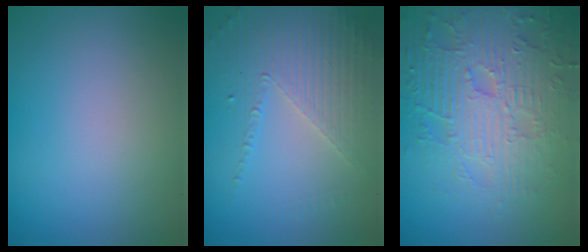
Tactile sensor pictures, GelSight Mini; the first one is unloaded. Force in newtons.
{"total": 3.6, "press": 3.3, "slide": 1.5}
{"total": 7.0, "press": 5.6, "slide": 4.3}